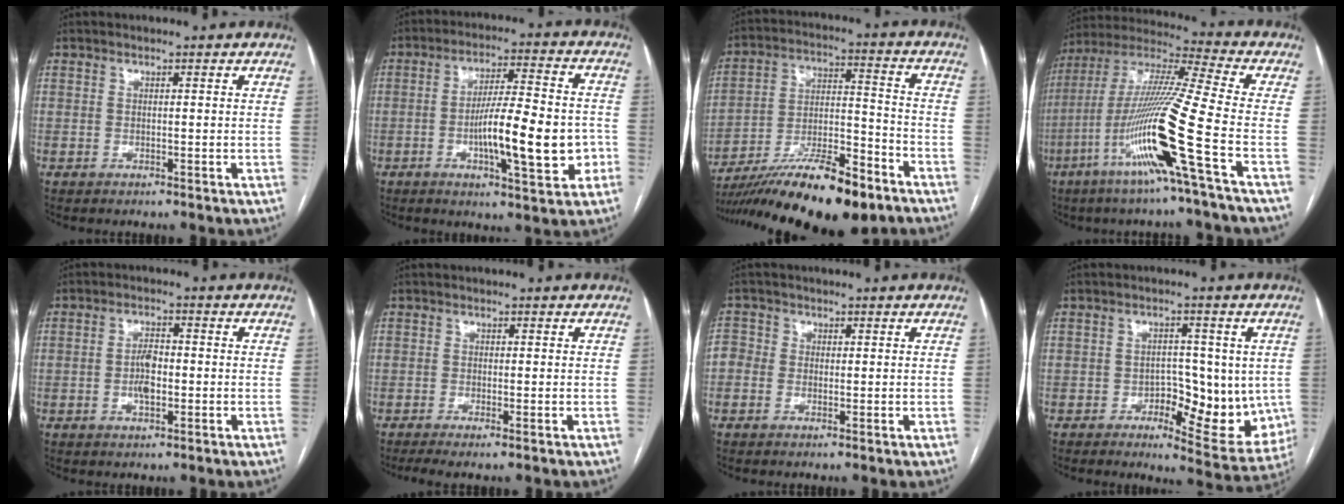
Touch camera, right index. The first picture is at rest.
{"total": 13.8, "force": [-3.4, 2.4, 13.1], "torque": [-0.212, 0.008, -0.051]}
{"total": 20.7, "force": [-15.1, 3.9, 13.7], "torque": [-0.206, -0.002, -0.253]}
{"total": 18.3, "force": [-7.2, -1.9, 16.7], "torque": [-0.335, -0.019, -0.144]}
{"total": 3.8, "force": [-0.8, 1.6, 3.4], "torque": [-0.065, 0.004, -0.015]}
{"total": 3.4, "force": [-2.6, -0.1, 2.2], "torque": [-0.032, -0.007, -0.042]}
{"total": 2.7, "force": [-0.5, 2.6, 0.9], "torque": [-0.011, 0.012, -0.019]}
{"total": 10.5, "force": [-1.7, 5.2, 8.9], "torque": [-0.099, 0.003, -0.013]}